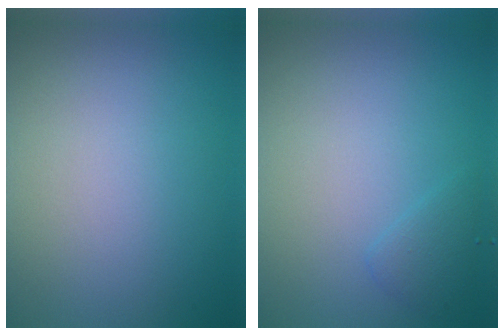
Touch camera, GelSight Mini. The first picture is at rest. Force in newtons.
{"total": 1.3, "press": 1.3, "slide": 0.1}